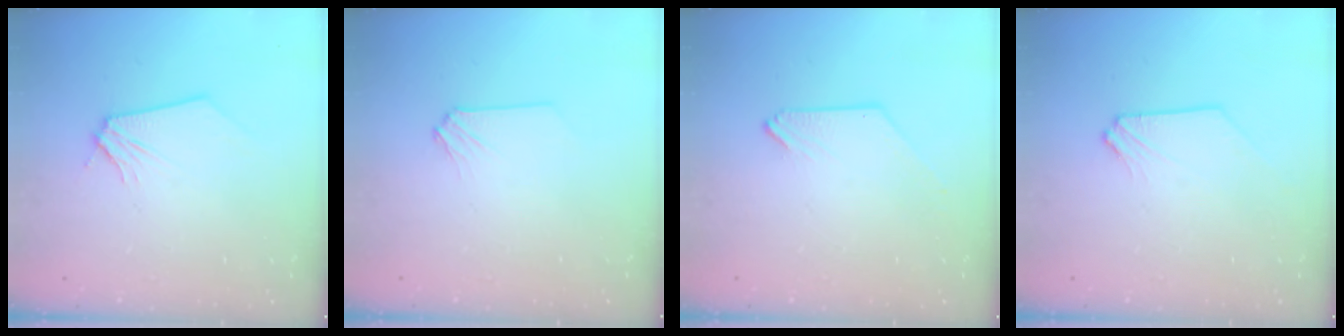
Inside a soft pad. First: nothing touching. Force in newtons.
{"total": 0.0}
{"total": 0.0}
{"total": 0.8, "press": 0.8, "slide": 0.1}